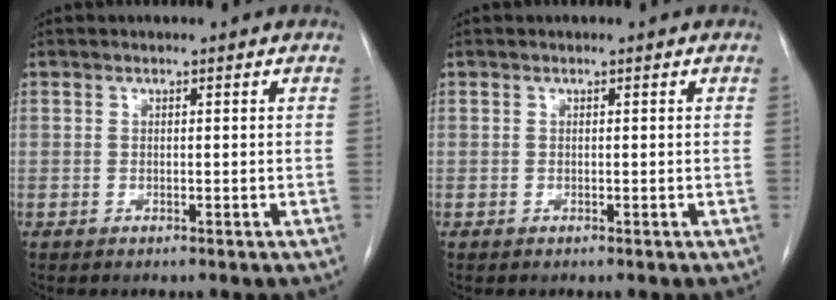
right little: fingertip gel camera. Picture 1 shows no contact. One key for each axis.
{"total": 0.0}